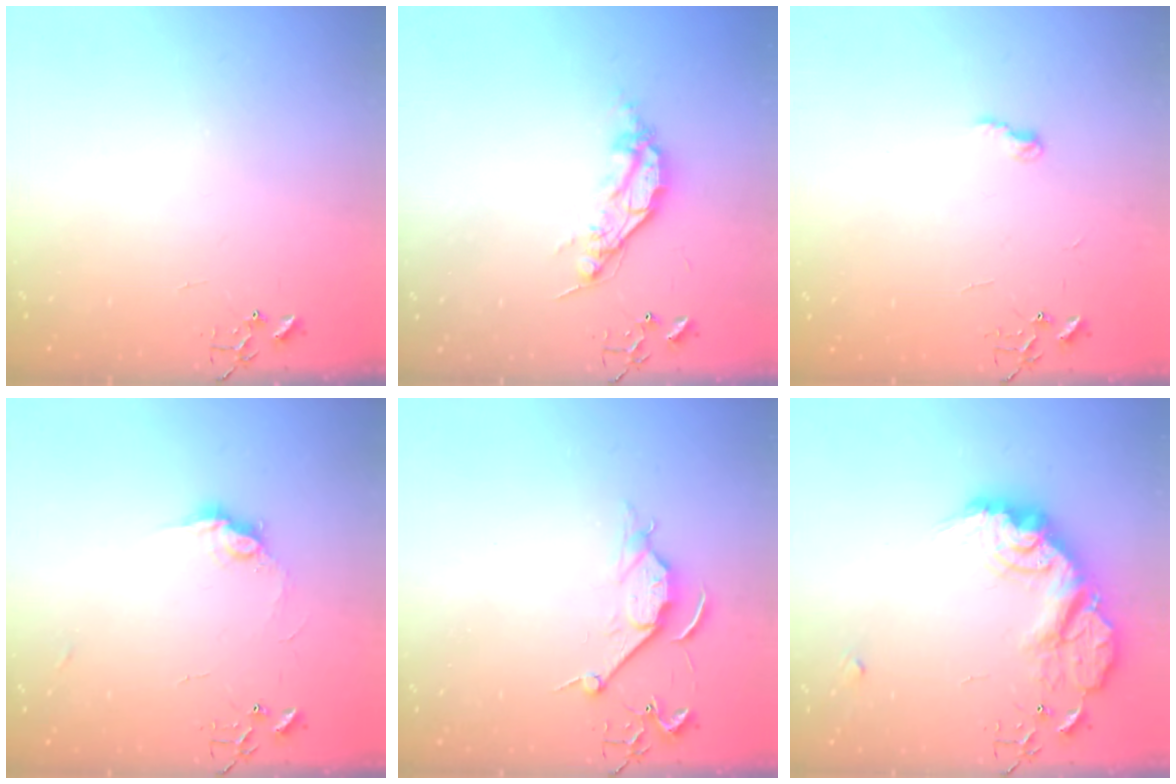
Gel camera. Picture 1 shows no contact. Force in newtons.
{"total": 10.0, "press": 10.0, "slide": 0.8}
{"total": 5.5, "press": 5.5, "slide": 0.7}
{"total": 8.9, "press": 8.9, "slide": 0.5}
{"total": 6.8, "press": 6.8, "slide": 0.7}
{"total": 20.7, "press": 20.6, "slide": 1.1}